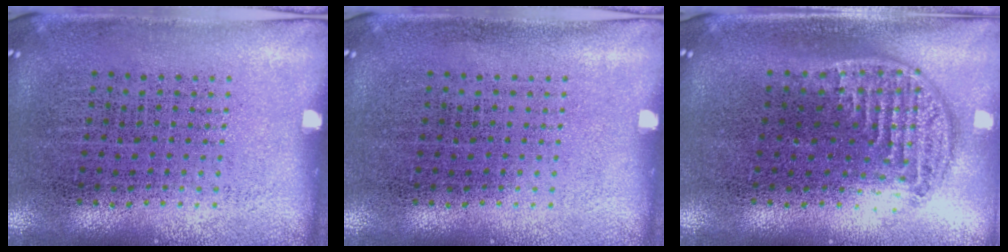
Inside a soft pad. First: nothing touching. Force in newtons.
{"total": 0.0}
{"total": 1.3, "press": 1.1, "slide": 0.6}